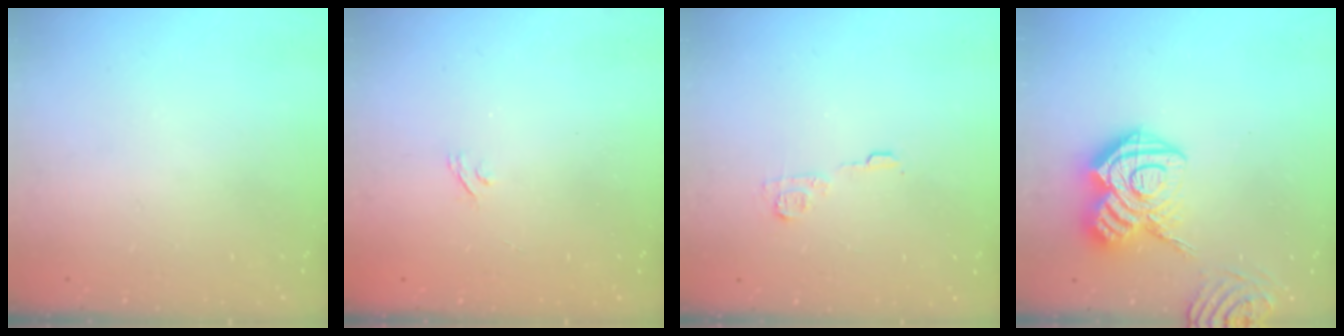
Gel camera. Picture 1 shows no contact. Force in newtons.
{"total": 2.2, "press": 1.9, "slide": 1.1}
{"total": 6.2, "press": 6.2, "slide": 0.5}
{"total": 18.1, "press": 18.1, "slide": 1.7}